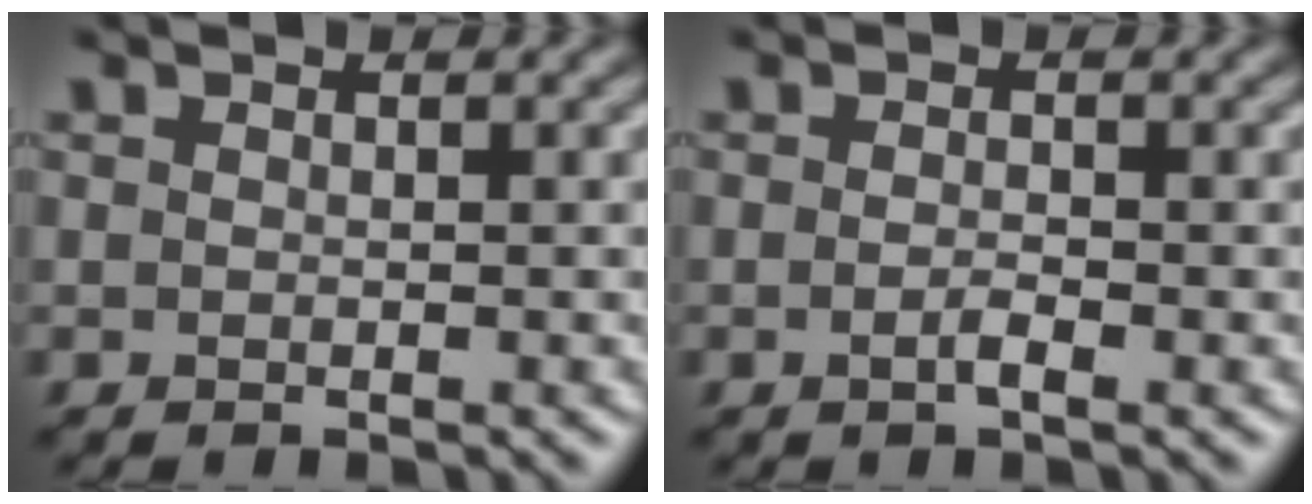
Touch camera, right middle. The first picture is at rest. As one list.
[{"total": 1.1, "force": [-0.4, 0.3, 1.0], "torque": [-0.021, -0.001, -0.009]}]